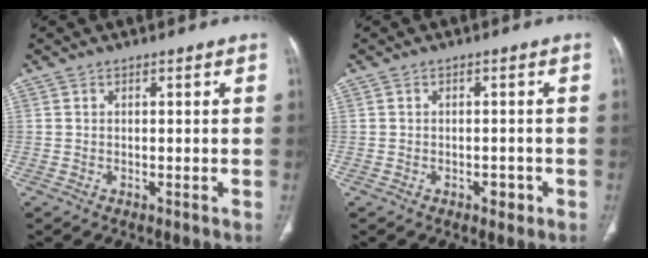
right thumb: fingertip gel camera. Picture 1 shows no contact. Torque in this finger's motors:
{"motor_torque": [0.40, 0.64, -0.17, 0.23, 0.04]}